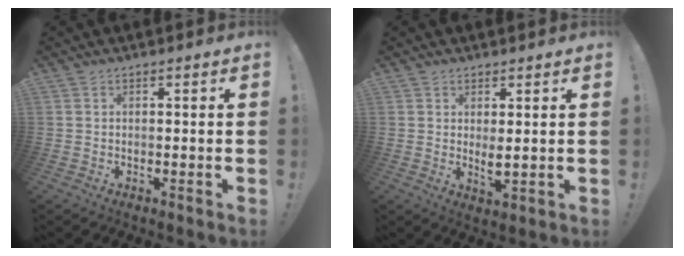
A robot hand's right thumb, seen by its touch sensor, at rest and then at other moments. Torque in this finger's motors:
{"motor_torque": [0.46, 0.40, 0.08, 0.30, -0.01]}